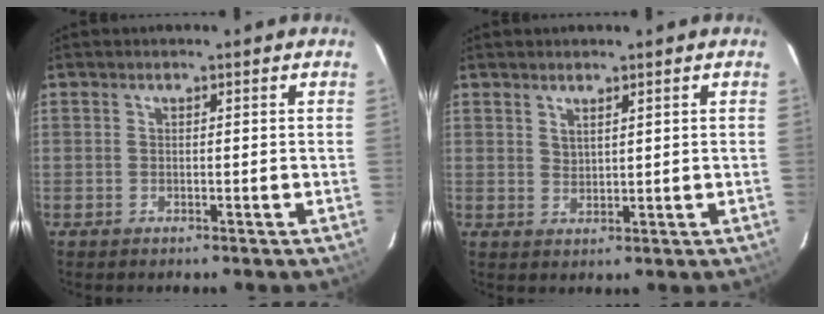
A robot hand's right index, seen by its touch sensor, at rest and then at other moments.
{"total": 1.8, "force": [1.5, 0.6, 0.8], "torque": [-0.014, 0.001, 0.028]}